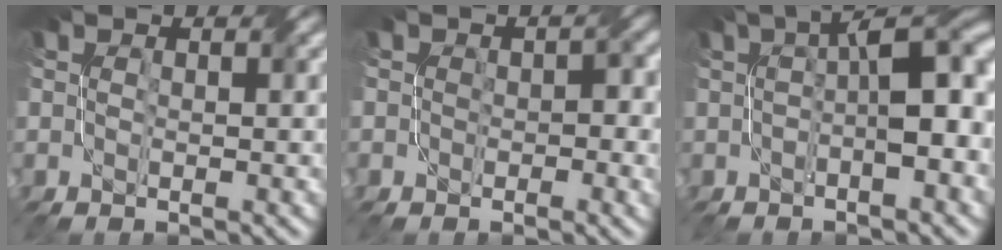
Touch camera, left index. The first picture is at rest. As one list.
[{"total": 2.2, "force": [-0.6, 1.6, 1.4], "torque": [-0.010, 0.000, -0.004]}, {"total": 7.1, "force": [0.4, 2.1, 6.7], "torque": [-0.084, 0.021, 0.008]}]